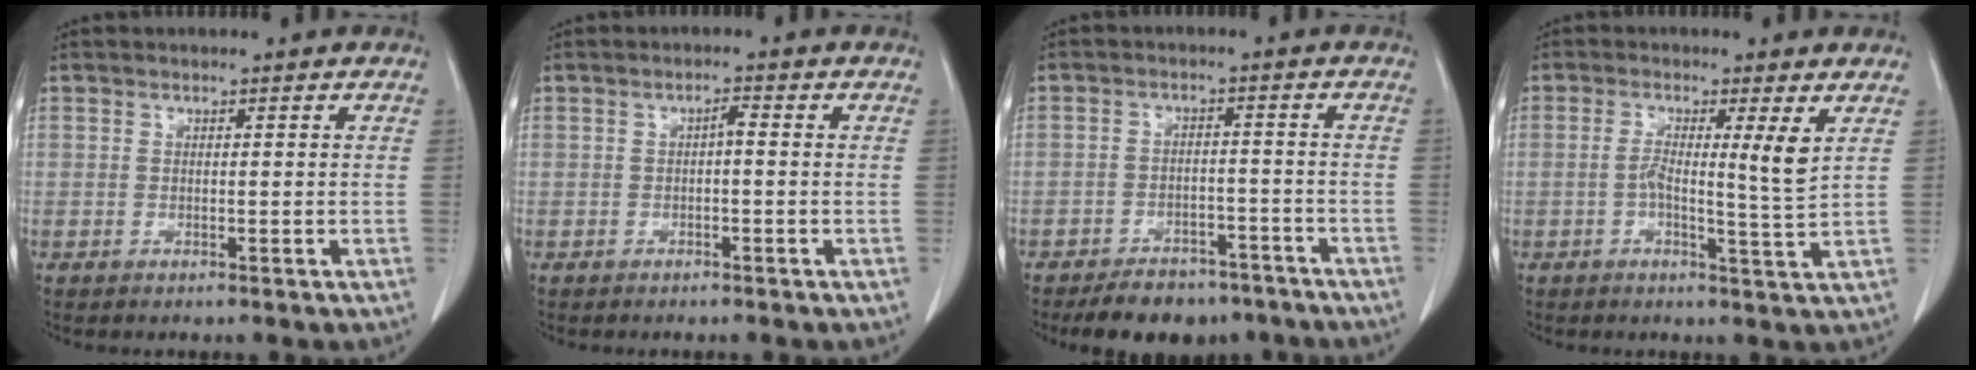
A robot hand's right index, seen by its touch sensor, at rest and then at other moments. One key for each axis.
{"total": 1.3, "fx": -0.2, "fy": 0.3, "fz": 1.3, "tx": -0.023, "ty": 0.004, "tz": -0.002}
{"total": 10.2, "fx": -8.5, "fy": 4.7, "fz": 3.3, "tx": -0.033, "ty": 0.005, "tz": -0.114}
{"total": 4.8, "fx": 1.2, "fy": 0.3, "fz": 4.7, "tx": -0.081, "ty": -0.001, "tz": 0.019}